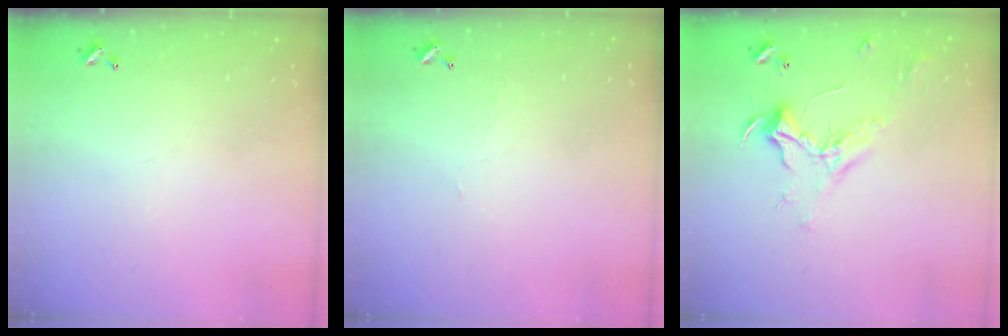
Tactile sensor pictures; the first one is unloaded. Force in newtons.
{"total": 1.7, "press": 1.7, "slide": 0.4}
{"total": 2.5, "press": 2.3, "slide": 0.8}